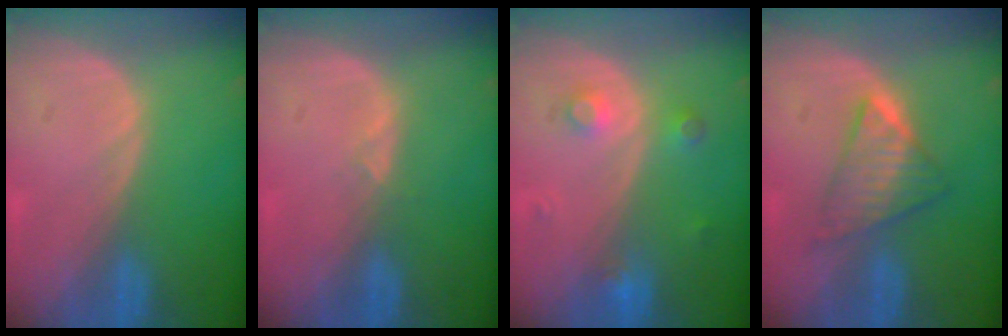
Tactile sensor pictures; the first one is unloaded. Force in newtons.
{"total": 0.9, "press": 0.9, "slide": 0.3}
{"total": 3.4, "press": 3.1, "slide": 1.2}
{"total": 5.8, "press": 5.8, "slide": 0.7}